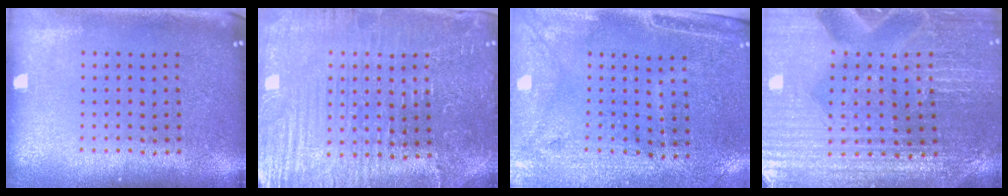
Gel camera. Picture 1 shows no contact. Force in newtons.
{"total": 4.4, "press": 4.2, "slide": 1.2}
{"total": 3.0, "press": 2.6, "slide": 1.5}
{"total": 3.4, "press": 3.4, "slide": 0.3}